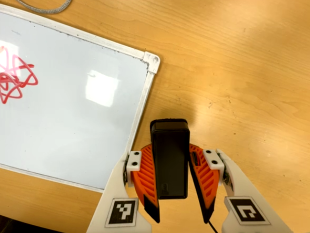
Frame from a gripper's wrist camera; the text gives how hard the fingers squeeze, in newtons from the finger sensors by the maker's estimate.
{"total": 9.0, "left": 7.1, "right": 10.8}